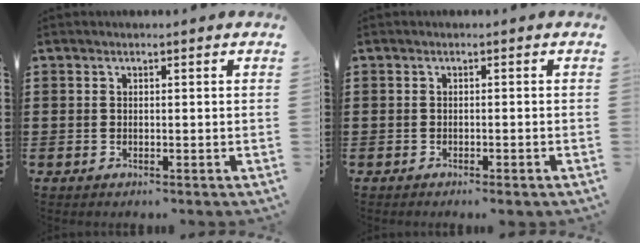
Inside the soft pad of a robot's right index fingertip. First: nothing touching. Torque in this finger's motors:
{"motor_torque": [0.24, -0.10, 0.01, -0.01]}